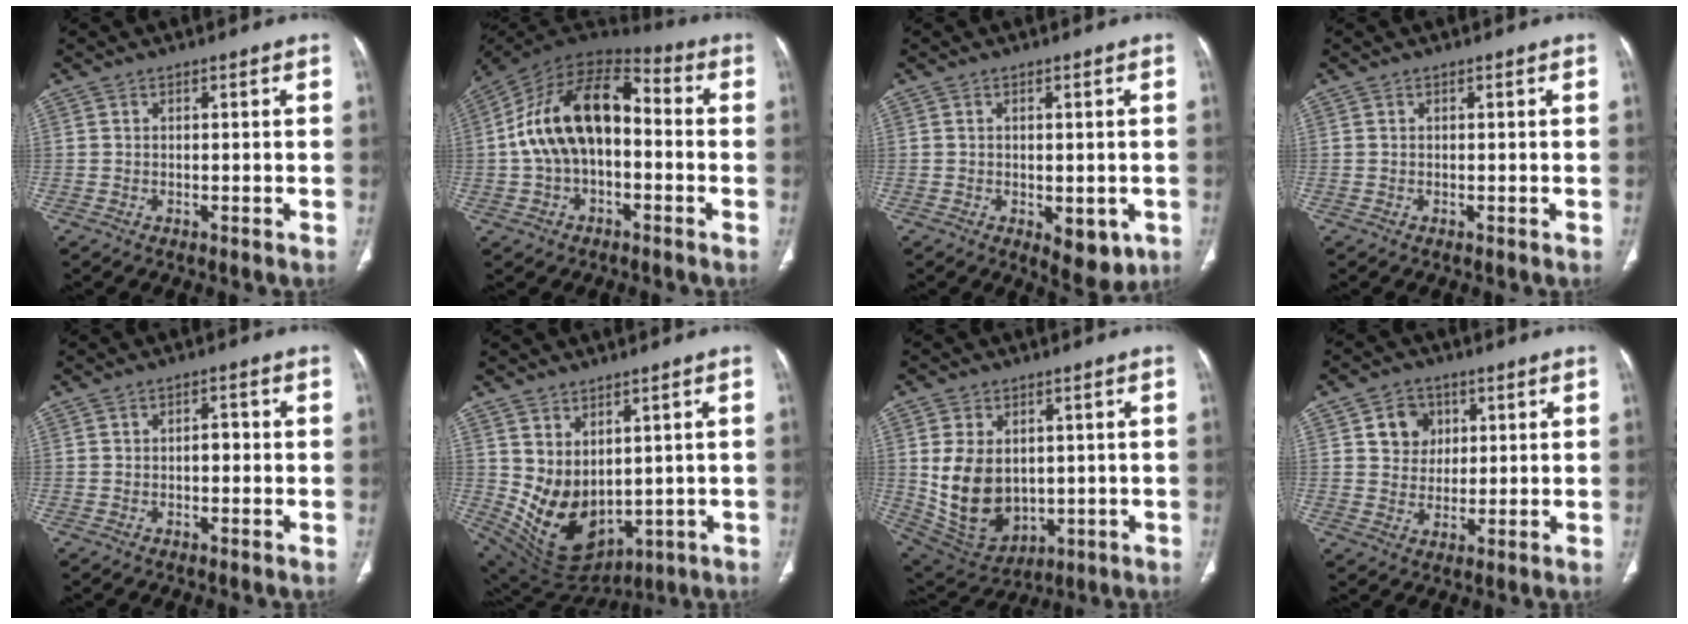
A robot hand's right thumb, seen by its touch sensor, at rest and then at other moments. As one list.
[{"total": 17.6, "force": [-0.5, 10.5, 14.1], "torque": [-0.239, 0.051, -0.018]}, {"total": 6.4, "force": [-1.9, 3.3, 5.2], "torque": [-0.047, -0.009, -0.014]}, {"total": 0.0}, {"total": 1.9, "force": [-0.3, 1.2, 1.4], "torque": [-0.014, 0.008, -0.009]}, {"total": 12.4, "force": [1.9, 8.4, 8.9], "torque": [-0.134, -0.031, 0.076]}, {"total": 13.4, "force": [0.7, 9.7, 9.2], "torque": [-0.146, -0.011, 0.047]}, {"total": 6.5, "force": [2.2, 5.6, 2.4], "torque": [-0.009, -0.006, 0.038]}]